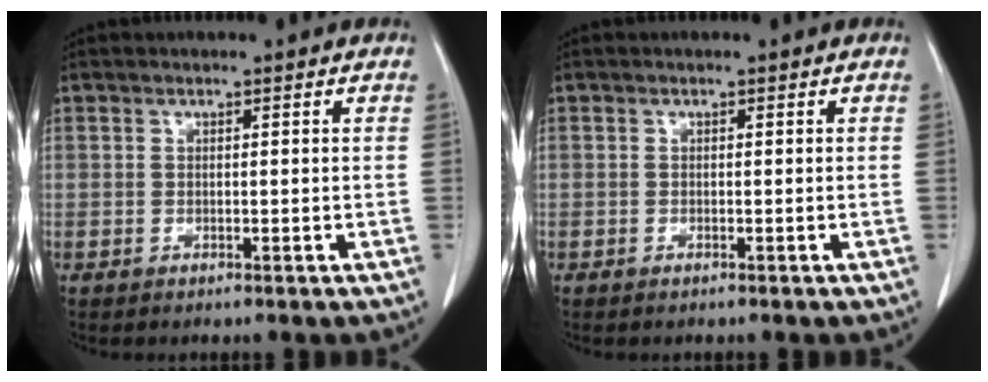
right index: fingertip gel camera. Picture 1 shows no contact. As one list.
[{"total": 0.0}]